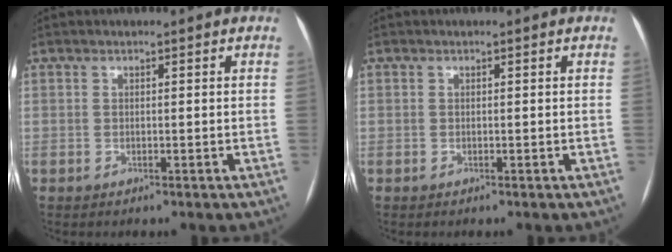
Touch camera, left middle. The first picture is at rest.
{"total": 0.0}